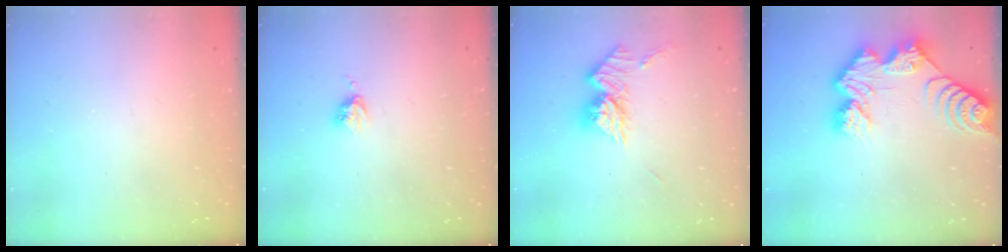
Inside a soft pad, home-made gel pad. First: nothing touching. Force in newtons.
{"total": 3.5, "press": 3.4, "slide": 0.4}
{"total": 11.1, "press": 11.1, "slide": 0.9}
{"total": 12.9, "press": 12.9, "slide": 1.0}